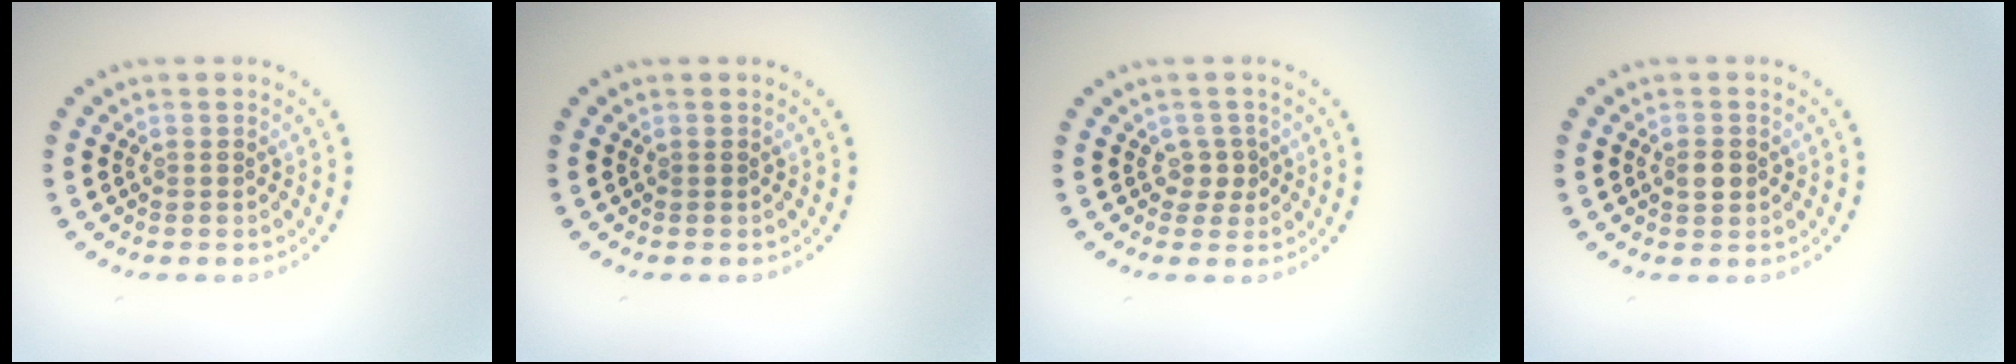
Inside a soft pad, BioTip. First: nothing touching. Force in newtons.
{"total": 0.0}
{"total": 1.4, "press": 1.1, "slide": 0.9}
{"total": 1.6, "press": 1.5, "slide": 0.3}